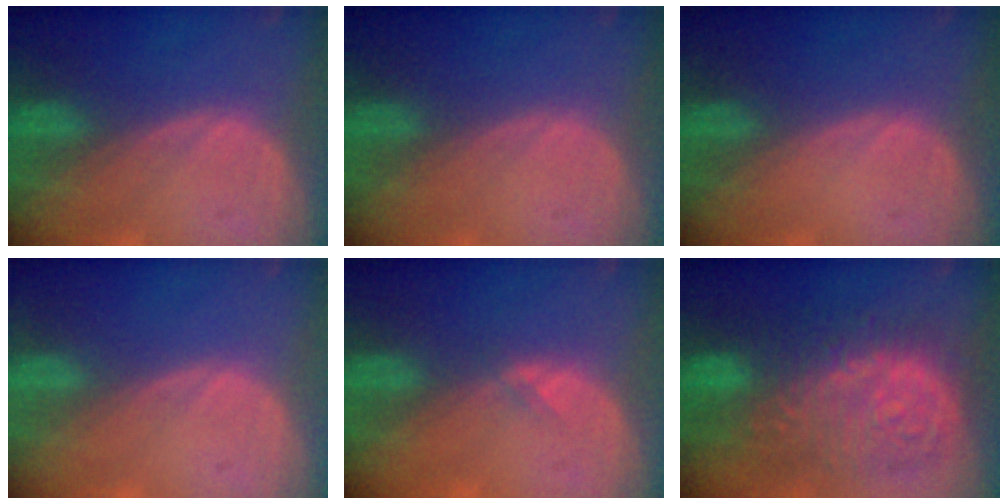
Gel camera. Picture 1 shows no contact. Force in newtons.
{"total": 0.0}
{"total": 0.0}
{"total": 0.0}
{"total": 1.1, "press": 0.8, "slide": 0.7}
{"total": 13.4, "press": 13.4, "slide": 1.3}